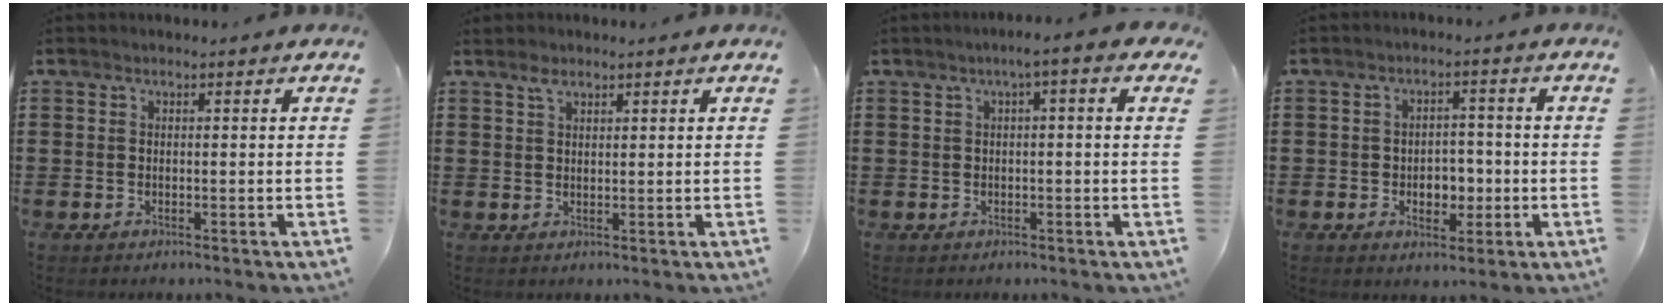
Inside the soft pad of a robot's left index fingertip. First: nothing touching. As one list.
[{"total": 1.8, "force": [1.3, 0.9, 0.9], "torque": [-0.021, 0.003, 0.025]}, {"total": 2.2, "force": [0.0, 0.2, 2.2], "torque": [-0.039, 0.002, -0.003]}, {"total": 4.1, "force": [-0.8, 3.2, 2.5], "torque": [-0.047, 0.007, -0.022]}]